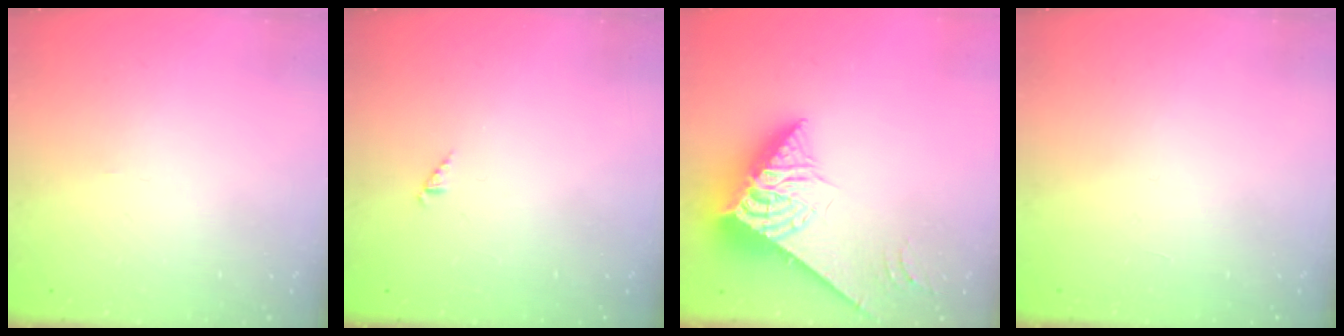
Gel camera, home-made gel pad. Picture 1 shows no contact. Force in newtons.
{"total": 0.7, "press": 0.7, "slide": 0.2}
{"total": 7.2, "press": 7.2, "slide": 0.6}
{"total": 0.0}